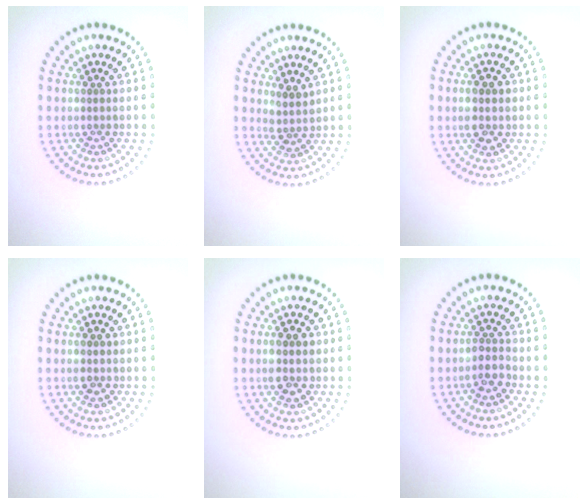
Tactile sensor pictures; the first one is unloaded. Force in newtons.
{"total": 2.0, "press": 1.6, "slide": 1.2}
{"total": 2.7, "press": 2.7, "slide": 0.1}
{"total": 1.2, "press": 1.2, "slide": 0.1}
{"total": 2.7, "press": 2.7, "slide": 0.1}
{"total": 2.0, "press": 1.8, "slide": 0.7}